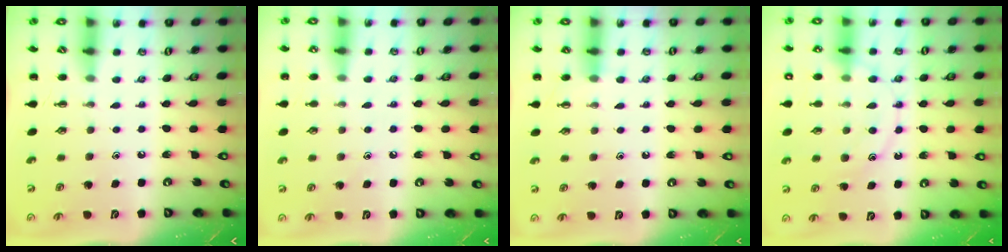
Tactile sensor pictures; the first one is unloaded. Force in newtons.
{"total": 5.7, "press": 5.4, "slide": 1.8}
{"total": 4.2, "press": 3.9, "slide": 1.6}
{"total": 12.9, "press": 12.9, "slide": 0.6}